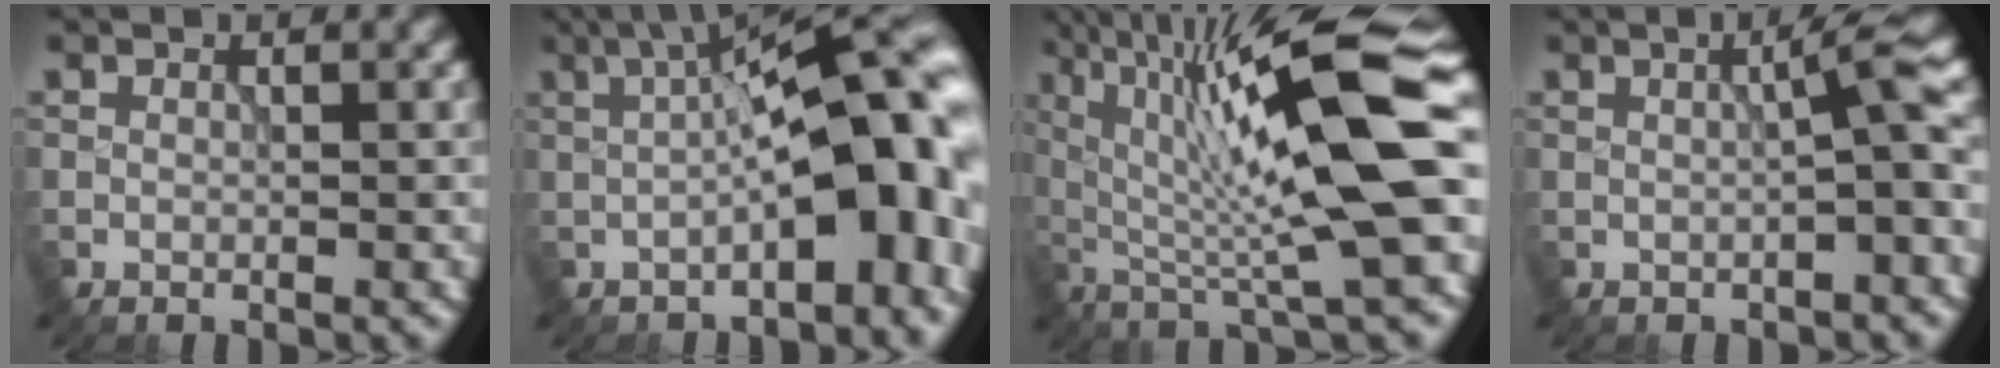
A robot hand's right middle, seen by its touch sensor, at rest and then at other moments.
{"total": 13.3, "force": [-0.2, 5.0, 12.3], "torque": [-0.155, 0.022, -0.005]}
{"total": 16.3, "force": [2.8, 3.4, 15.8], "torque": [-0.248, 0.011, 0.049]}
{"total": 3.9, "force": [0.2, 0.6, 3.9], "torque": [-0.054, 0.011, 0.004]}